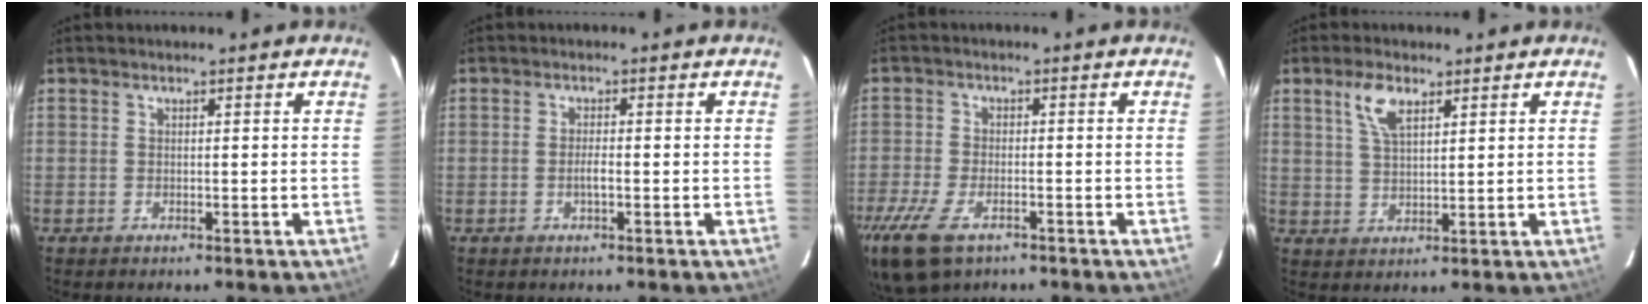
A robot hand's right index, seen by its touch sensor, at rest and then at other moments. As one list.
[{"total": 1.6, "force": [-0.6, 0.3, 1.5], "torque": [-0.030, 0.001, -0.011]}, {"total": 12.3, "force": [-7.6, 6.2, 7.5], "torque": [-0.197, -0.039, -0.139]}, {"total": 5.5, "force": [3.0, 2.2, 4.0], "torque": [-0.079, 0.009, 0.061]}]